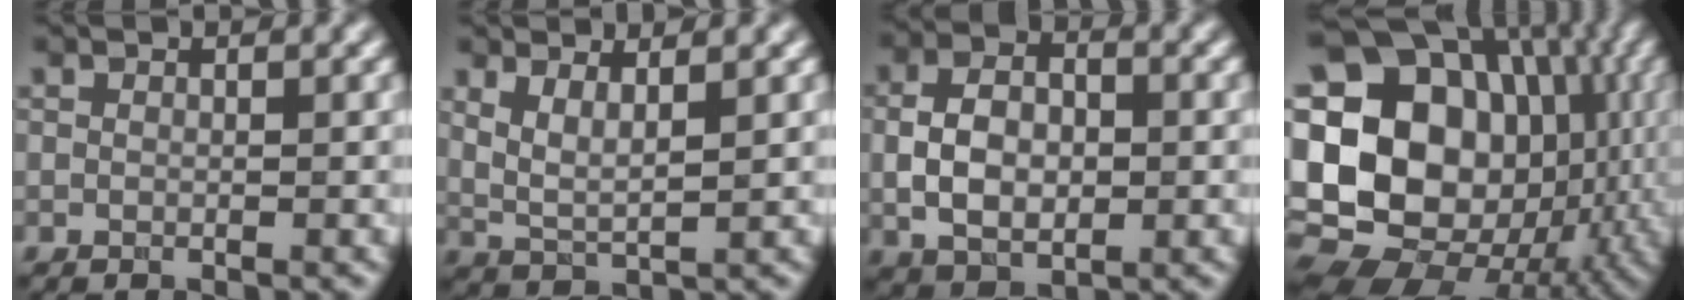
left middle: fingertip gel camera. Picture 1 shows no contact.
{"total": 3.0, "force": [1.8, 0.9, 2.2], "torque": [-0.047, -0.008, 0.037]}
{"total": 5.5, "force": [-0.2, 3.6, 4.2], "torque": [-0.082, 0.002, -0.005]}
{"total": 22.1, "force": [0.7, 18.3, 12.4], "torque": [-0.202, 0.028, -0.015]}